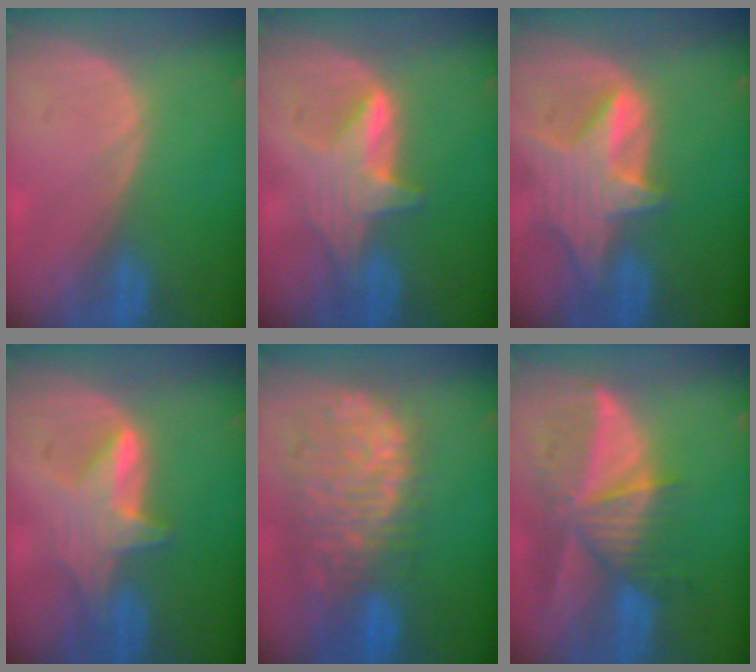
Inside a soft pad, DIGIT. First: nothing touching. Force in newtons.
{"total": 5.8, "press": 5.7, "slide": 0.7}
{"total": 8.1, "press": 7.4, "slide": 3.4}
{"total": 6.0, "press": 5.9, "slide": 1.1}
{"total": 12.2, "press": 10.1, "slide": 6.9}
{"total": 9.8, "press": 8.6, "slide": 4.7}